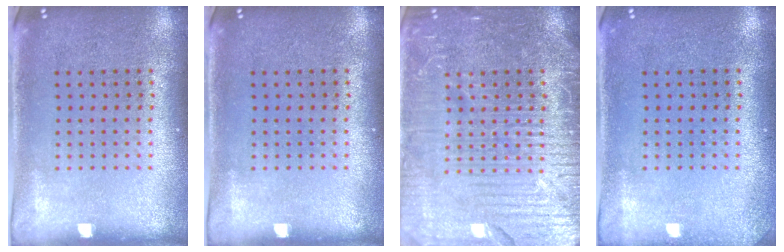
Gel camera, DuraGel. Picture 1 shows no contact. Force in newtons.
{"total": 0.0}
{"total": 7.1, "press": 7.0, "slide": 0.8}
{"total": 1.1, "press": 1.1, "slide": 0.1}